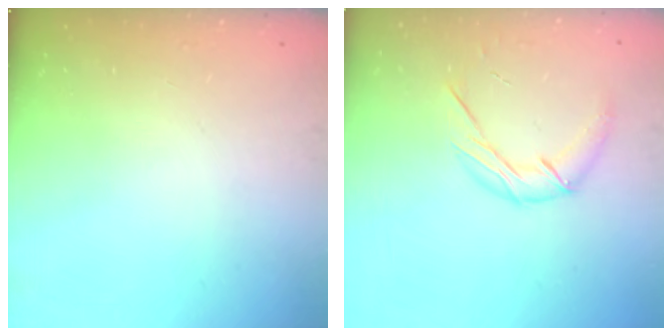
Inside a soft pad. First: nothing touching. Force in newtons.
{"total": 9.1, "press": 9.1, "slide": 0.6}